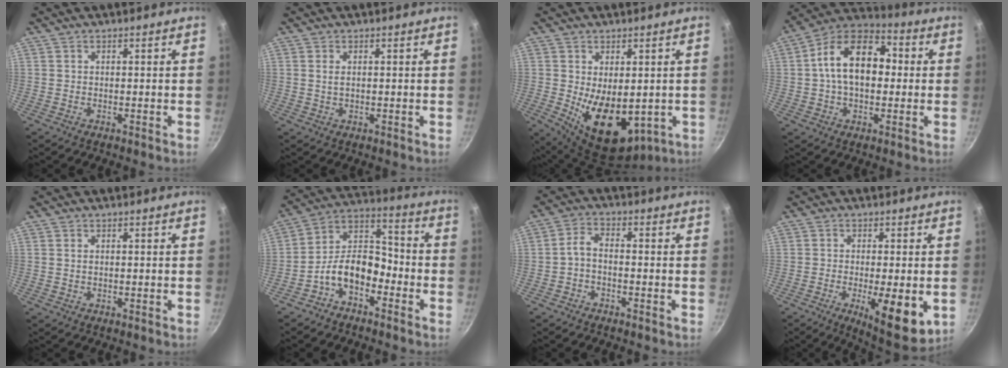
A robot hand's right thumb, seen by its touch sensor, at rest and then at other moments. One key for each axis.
{"total": 1.3, "fx": 0.3, "fy": 0.7, "fz": 1.1, "tx": -0.026, "ty": -0.002, "tz": 0.009}
{"total": 15.1, "fx": -2.4, "fy": 8.5, "fz": 12.2, "tx": -0.183, "ty": -0.020, "tz": -0.005}
{"total": 15.9, "fx": 1.4, "fy": 9.9, "fz": 12.3, "tx": -0.187, "ty": 0.033, "tz": 0.012}
{"total": 0.6, "fx": 0.1, "fy": 0.3, "fz": 0.5, "tx": -0.015, "ty": -0.001, "tz": 0.005}
{"total": 11.1, "fx": -4.9, "fy": 6.6, "fz": 7.4, "tx": -0.118, "ty": 0.072, "tz": -0.101}
{"total": 3.7, "fx": -1.2, "fy": 1.9, "fz": 2.8, "tx": -0.054, "ty": 0.022, "tz": -0.031}
{"total": 11.6, "fx": -3.2, "fy": 3.6, "fz": 10.6, "tx": -0.152, "ty": -0.022, "tz": -0.040}